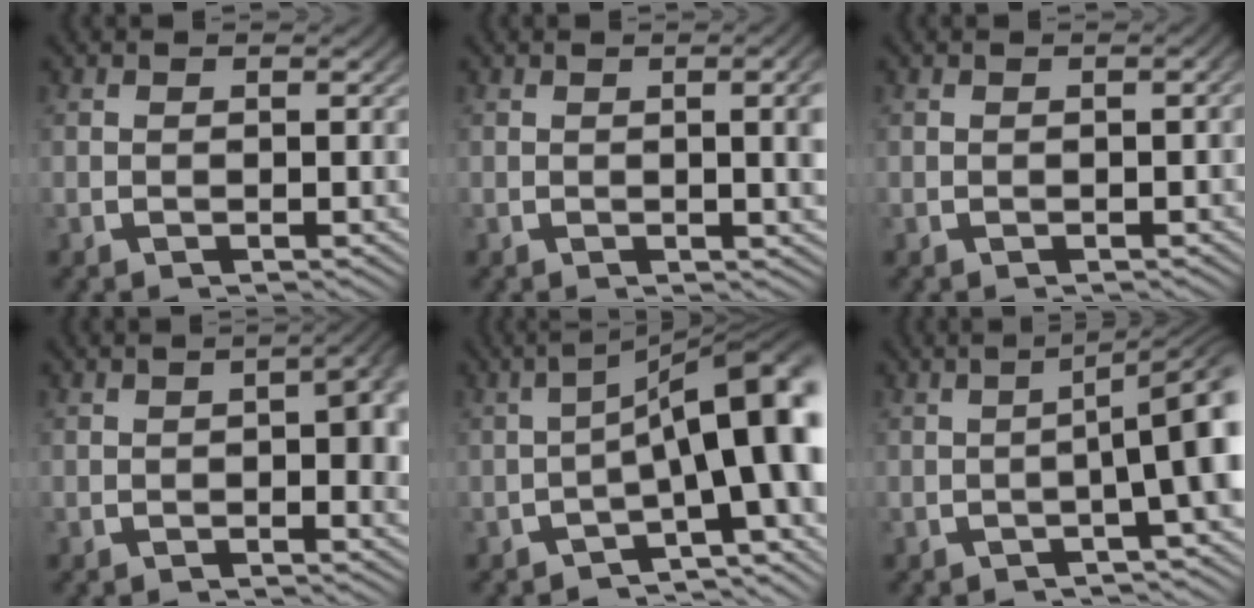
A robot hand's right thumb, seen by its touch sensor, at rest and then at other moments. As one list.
[{"total": 2.7, "force": [0.2, 0.6, 2.6], "torque": [-0.028, 0.001, 0.004]}, {"total": 0.6, "force": [-0.3, 0.2, 0.5], "torque": [-0.005, 0.000, -0.006]}, {"total": 4.7, "force": [0.2, 2.1, 4.2], "torque": [-0.049, -0.001, 0.001]}, {"total": 12.5, "force": [-1.8, 6.2, 10.7], "torque": [-0.132, -0.023, -0.019]}, {"total": 6.0, "force": [-0.3, 1.7, 5.8], "torque": [-0.082, 0.006, -0.003]}]